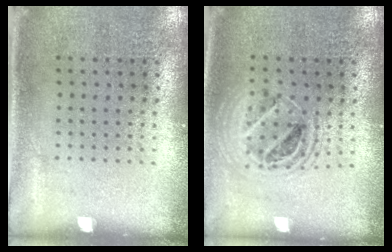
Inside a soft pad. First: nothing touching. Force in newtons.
{"total": 1.5, "press": 1.3, "slide": 0.8}